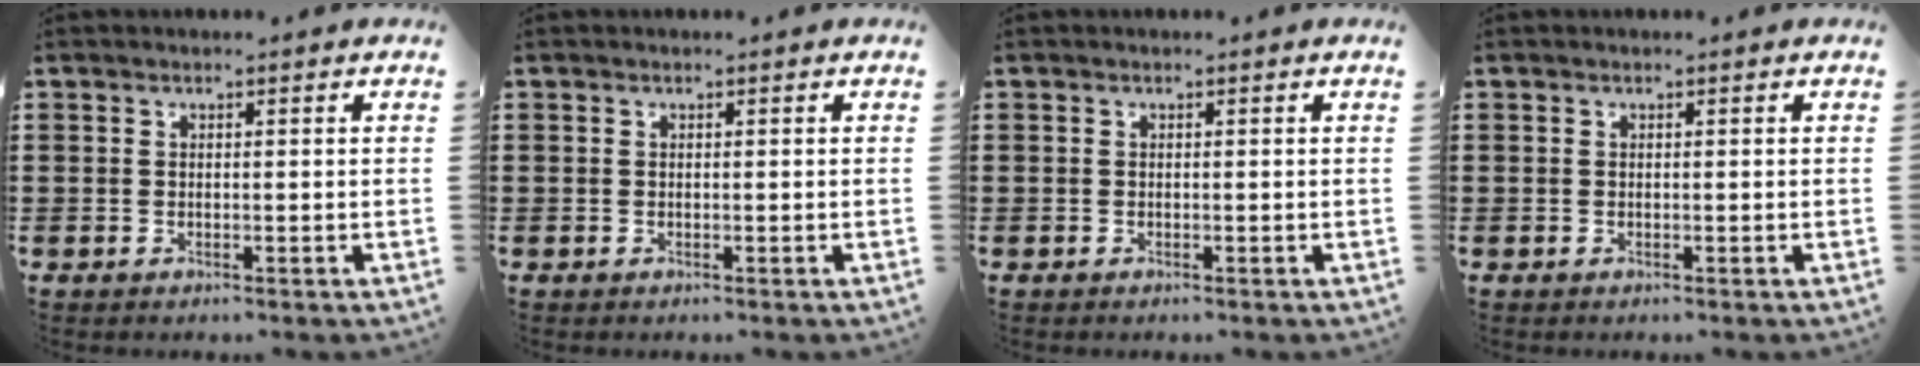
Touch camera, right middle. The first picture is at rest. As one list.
[{"total": 0.0}, {"total": 0.0}, {"total": 0.0}]